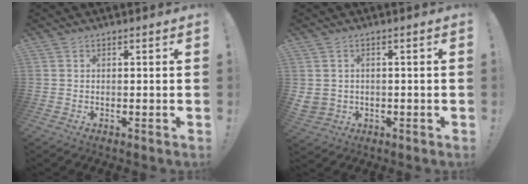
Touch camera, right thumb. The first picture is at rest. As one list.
[{"total": 3.4, "force": [0.6, 3.2, 1.0], "torque": [-0.027, -0.007, 0.011]}]